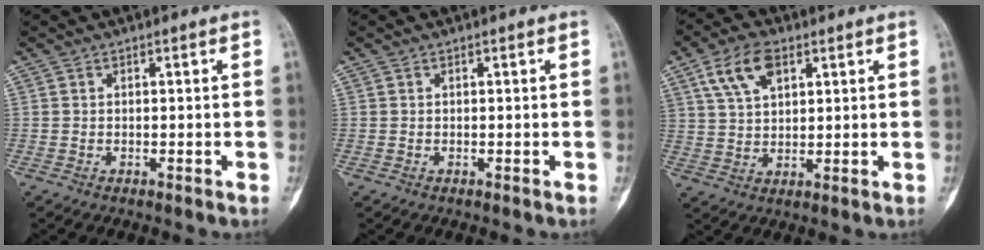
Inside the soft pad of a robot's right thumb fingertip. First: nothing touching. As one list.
[{"total": 0.0}, {"total": 8.6, "force": [4.1, 4.8, 5.9], "torque": [-0.103, -0.006, 0.078]}]